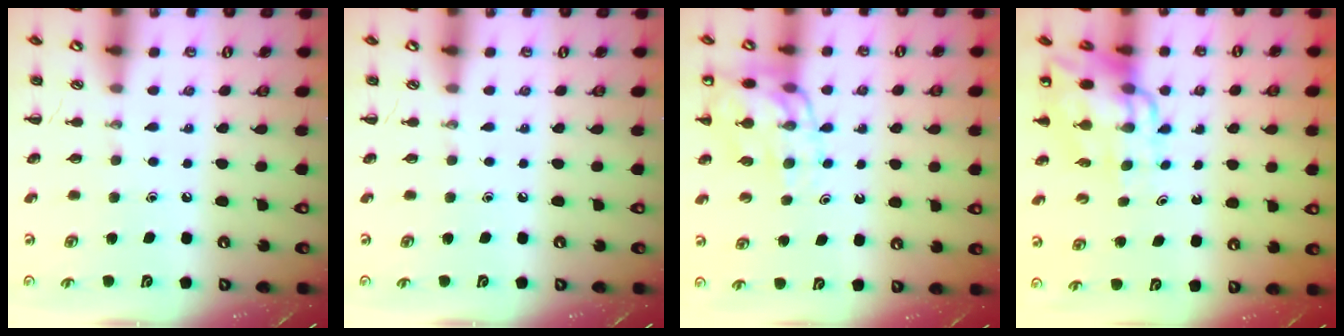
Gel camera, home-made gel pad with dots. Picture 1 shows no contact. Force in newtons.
{"total": 0.0}
{"total": 12.4, "press": 12.1, "slide": 2.7}
{"total": 11.9, "press": 11.4, "slide": 3.3}